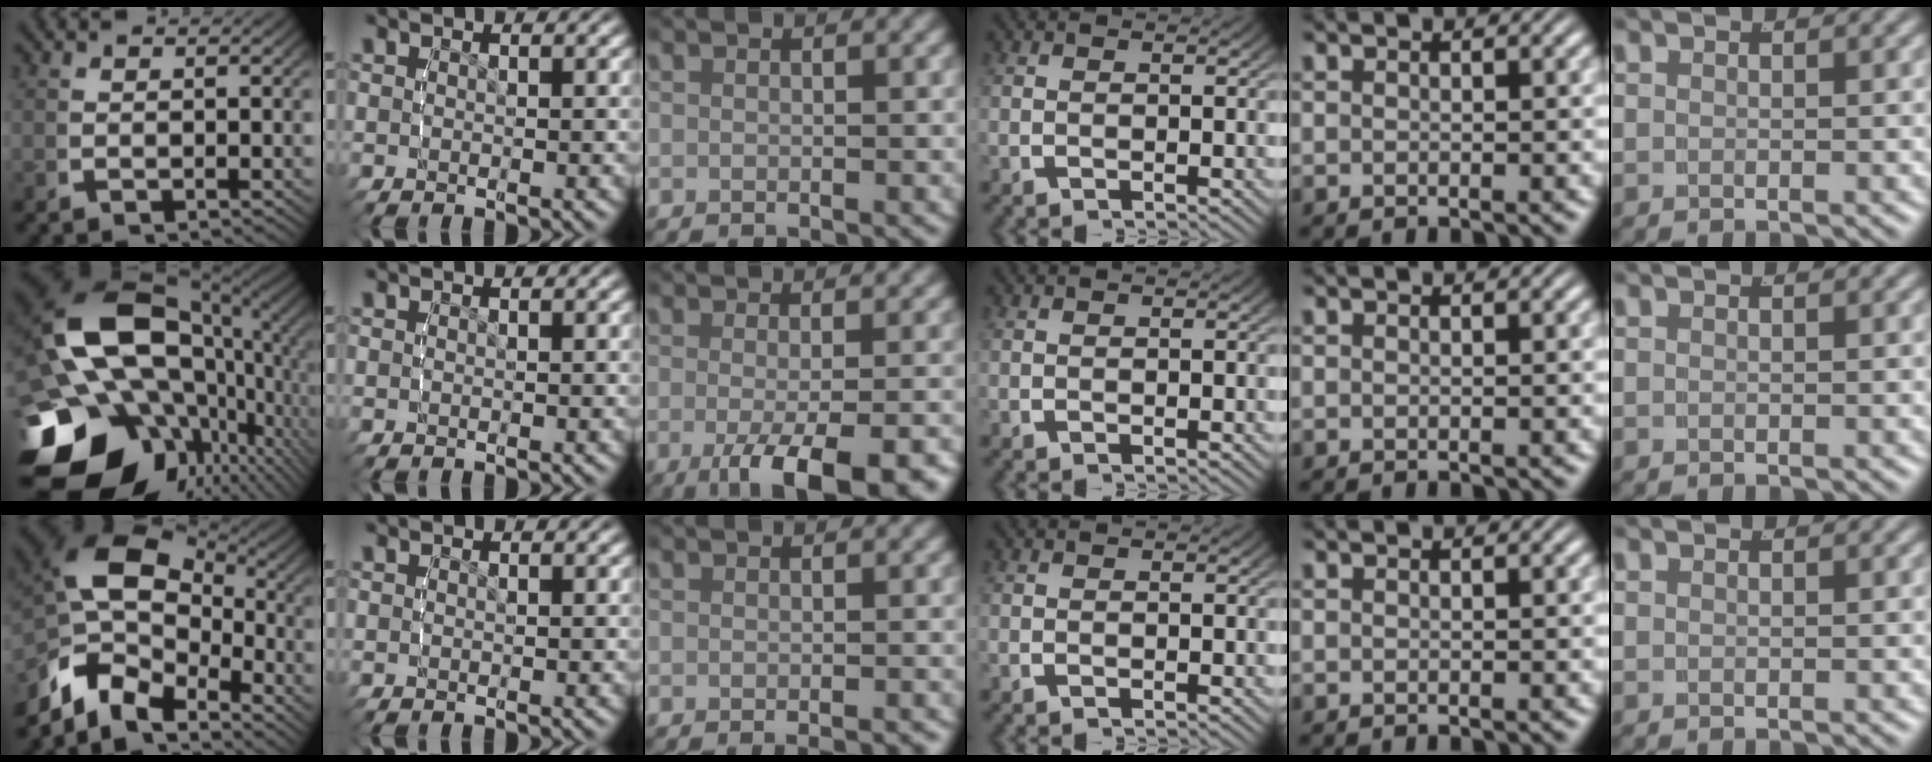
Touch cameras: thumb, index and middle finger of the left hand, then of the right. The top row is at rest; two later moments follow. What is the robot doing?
{"motion": "lift_and_place", "object": "lipstick"}